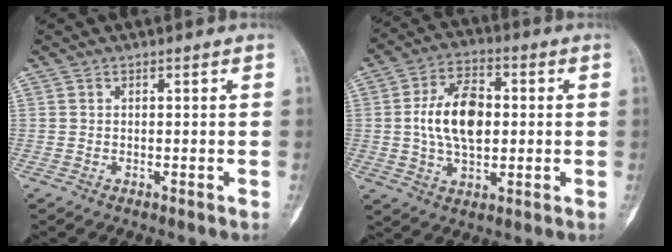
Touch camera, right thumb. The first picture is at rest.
{"total": 13.0, "force": [0.7, 7.7, 10.4], "torque": [-0.171, 0.010, 0.011]}